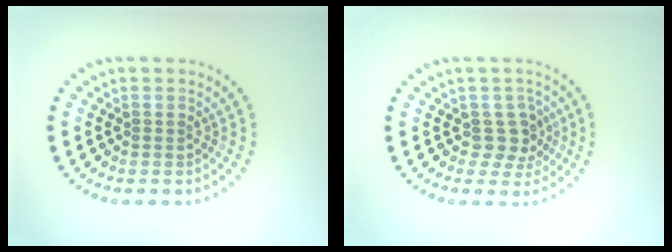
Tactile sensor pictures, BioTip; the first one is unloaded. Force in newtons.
{"total": 2.5, "press": 2.0, "slide": 1.4}